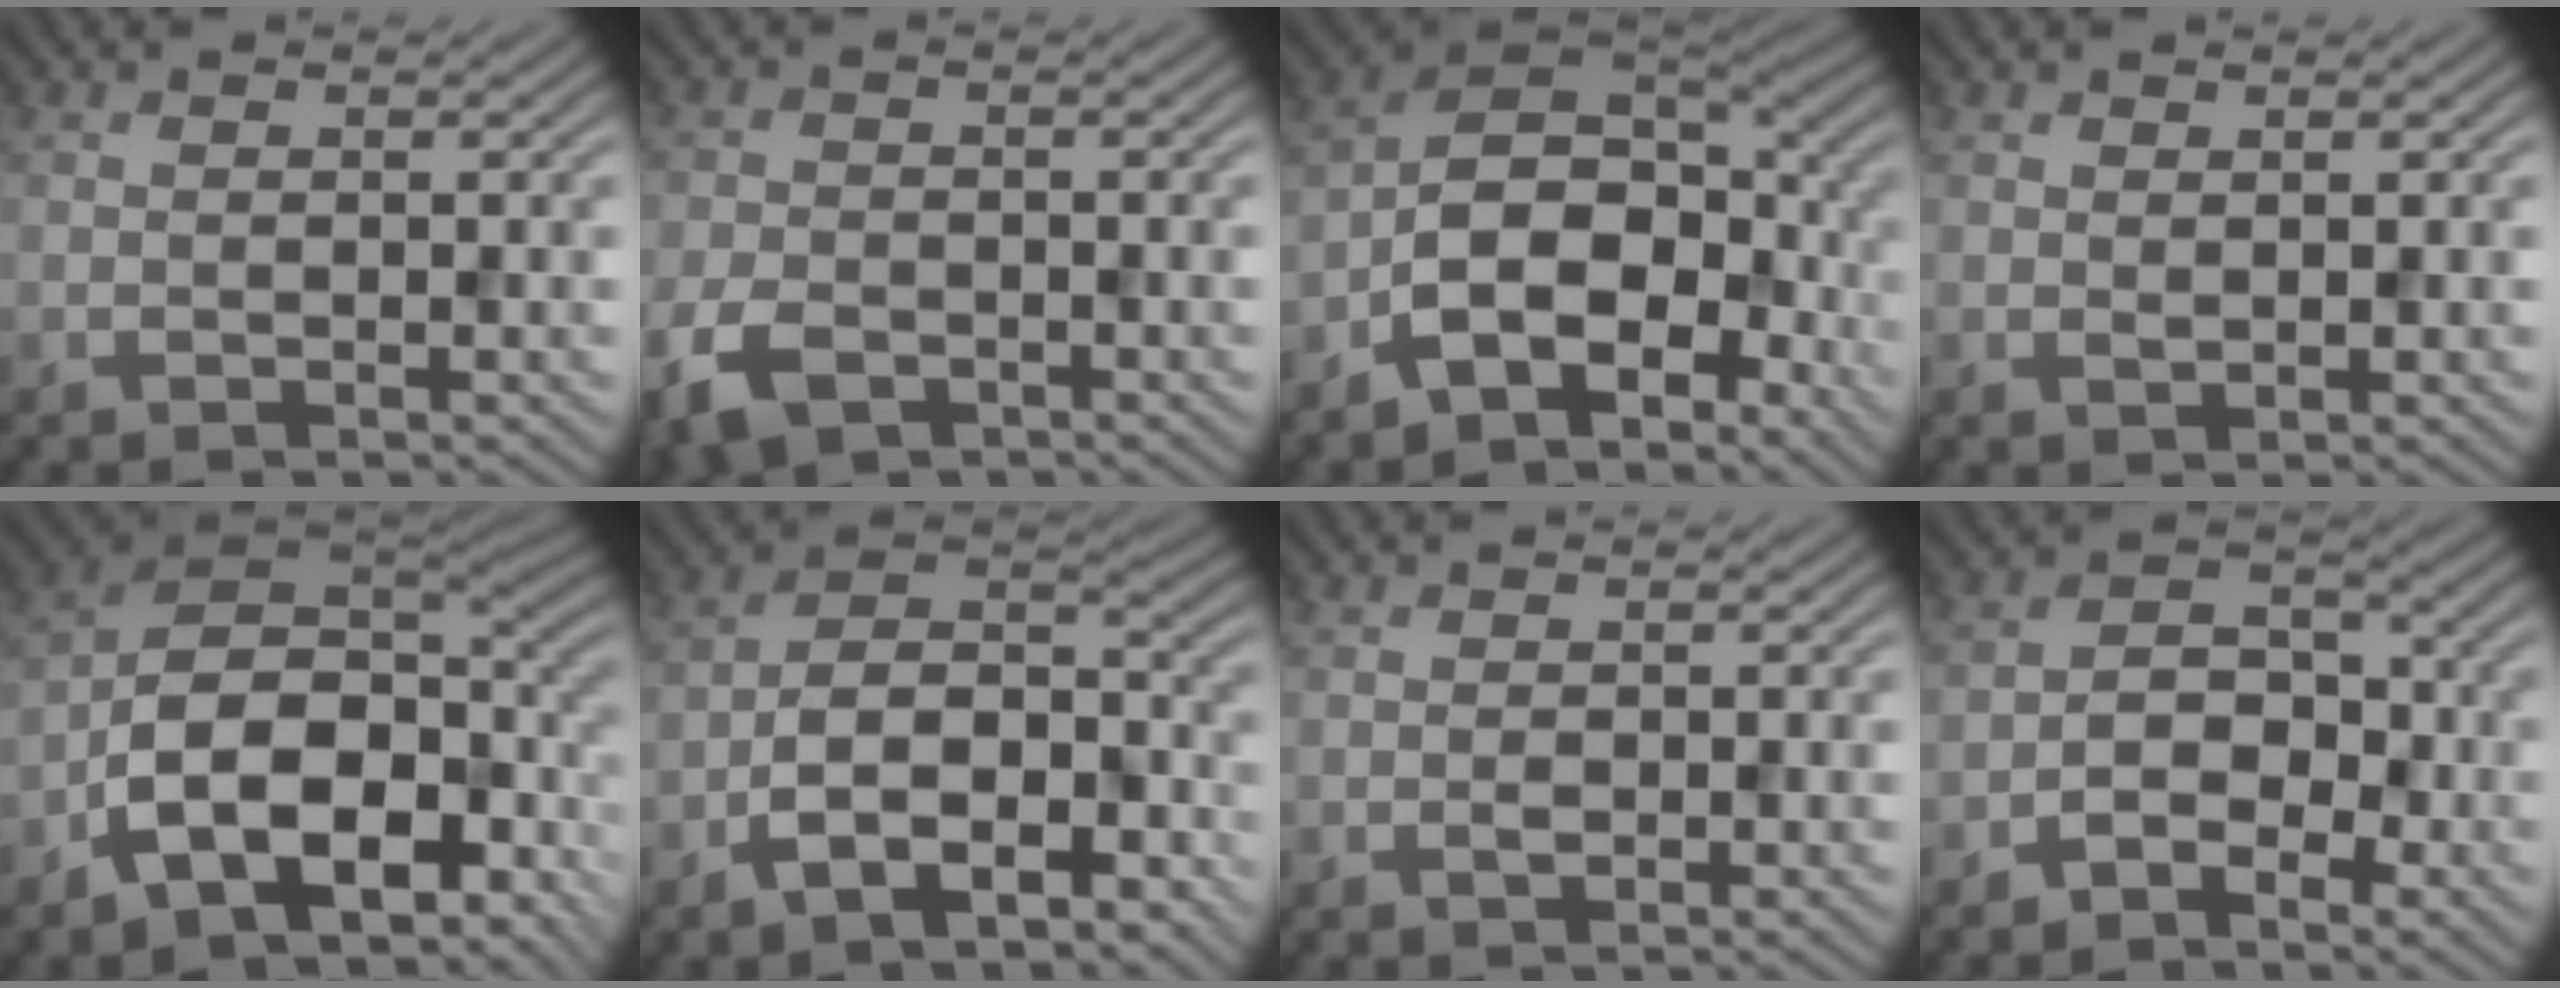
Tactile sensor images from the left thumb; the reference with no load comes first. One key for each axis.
{"total": 5.2, "fx": -3.0, "fy": 3.0, "fz": 3.0, "tx": -0.073, "ty": -0.011, "tz": -0.066}
{"total": 11.3, "fx": -4.8, "fy": 6.4, "fz": 8.0, "tx": -0.143, "ty": -0.002, "tz": -0.100}
{"total": 0.7, "fx": 0.5, "fy": 0.3, "fz": 0.3, "tx": -0.010, "ty": -0.001, "tz": 0.009}
{"total": 16.4, "fx": -6.3, "fy": 8.8, "fz": 12.3, "tx": -0.228, "ty": -0.023, "tz": -0.104}
{"total": 10.3, "fx": -5.6, "fy": 5.4, "fz": 6.7, "tx": -0.114, "ty": -0.002, "tz": -0.110}
{"total": 0.7, "fx": -0.2, "fy": 0.4, "fz": 0.5, "tx": -0.011, "ty": 0.001, "tz": -0.005}
{"total": 4.4, "fx": -2.5, "fy": 2.6, "fz": 2.5, "tx": -0.034, "ty": 0.015, "tz": -0.053}